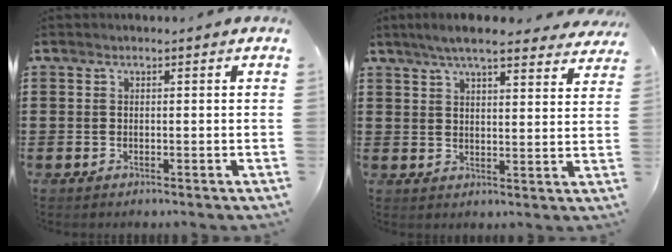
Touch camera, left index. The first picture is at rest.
{"total": 6.3, "force": [5.6, 0.8, 2.7], "torque": [-0.069, -0.010, 0.102]}